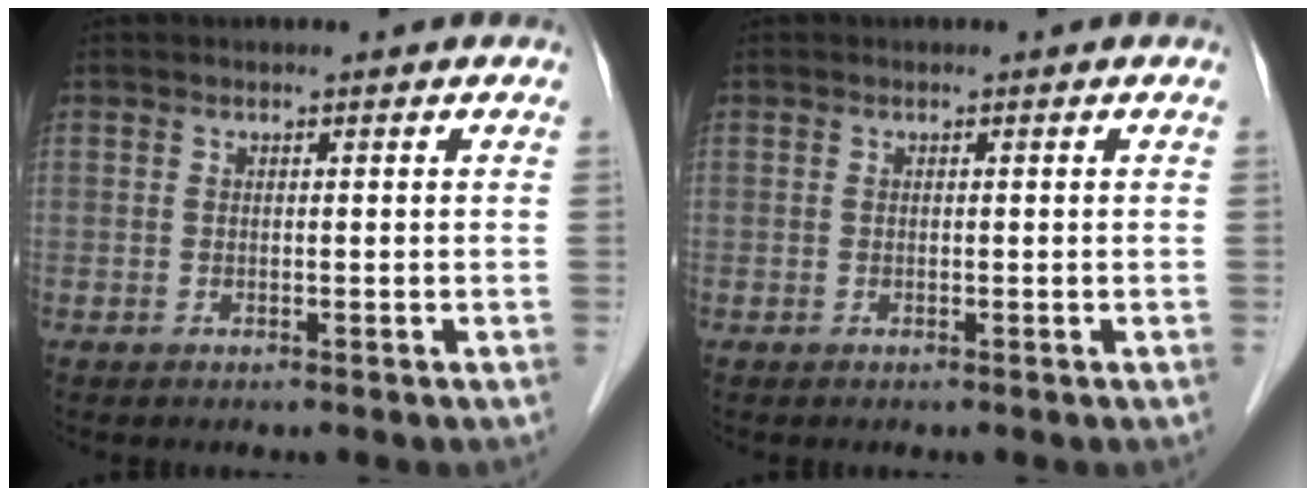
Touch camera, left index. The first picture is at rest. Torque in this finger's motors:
{"motor_torque": [0.00, 0.00, -0.01, 0.00]}